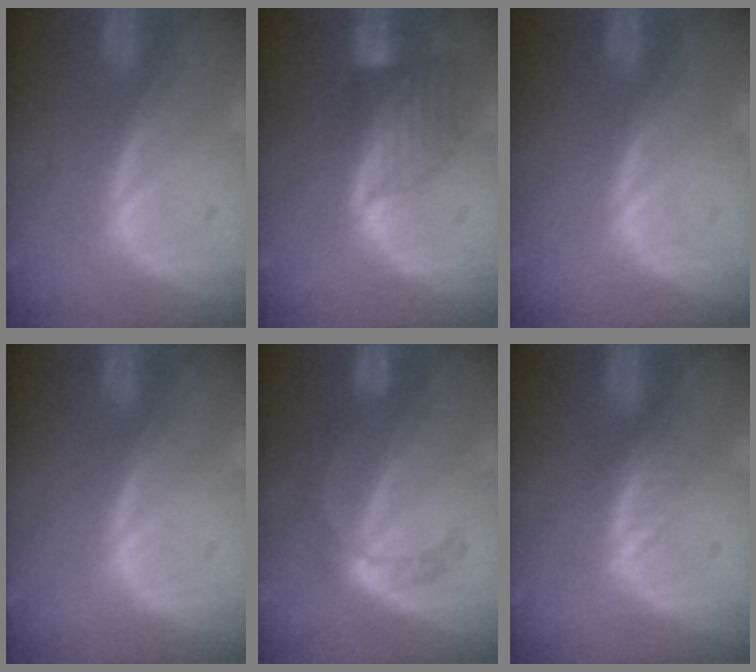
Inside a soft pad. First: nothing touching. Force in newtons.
{"total": 6.9, "press": 6.6, "slide": 2.0}
{"total": 0.0}
{"total": 0.0}
{"total": 5.4, "press": 4.7, "slide": 2.5}
{"total": 2.0, "press": 2.0, "slide": 0.2}